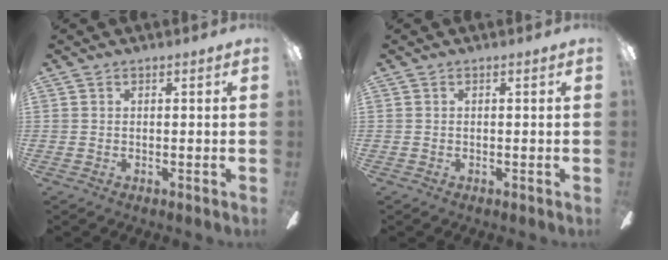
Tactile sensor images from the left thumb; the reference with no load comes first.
{"total": 0.0}